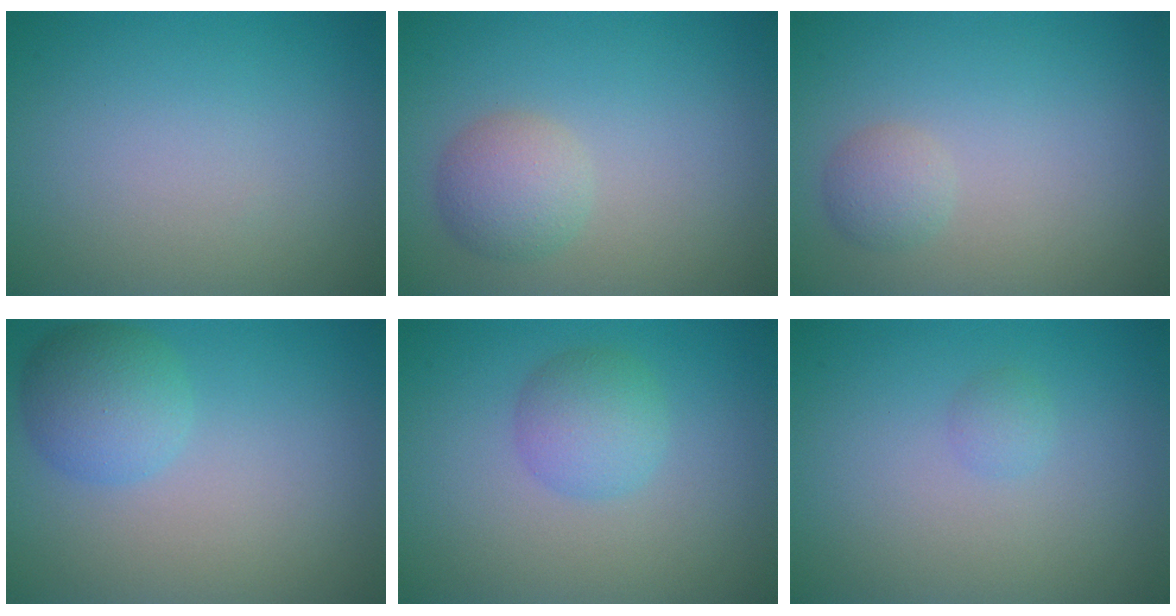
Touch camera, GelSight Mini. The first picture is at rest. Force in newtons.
{"total": 2.8, "press": 2.8, "slide": 0.1}
{"total": 1.5, "press": 1.5, "slide": 0.0}
{"total": 3.8, "press": 3.8, "slide": 0.2}
{"total": 2.9, "press": 2.9, "slide": 0.1}
{"total": 0.8, "press": 0.8, "slide": 0.0}